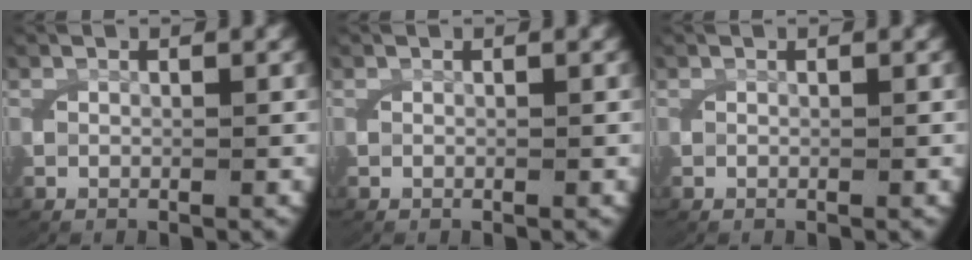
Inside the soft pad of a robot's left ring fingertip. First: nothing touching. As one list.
[{"total": 0.0}, {"total": 0.0}]